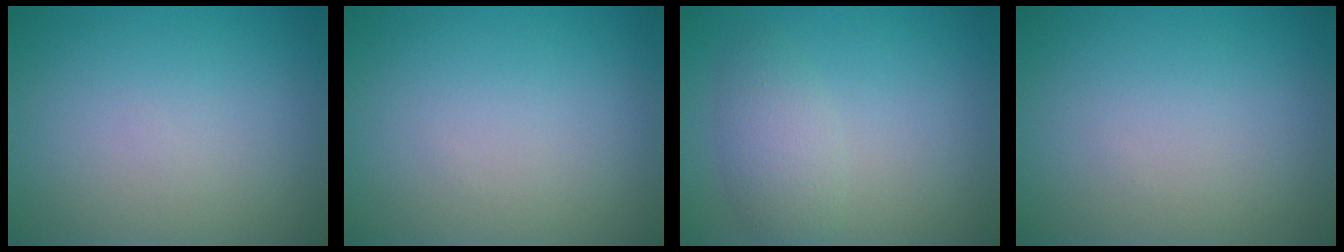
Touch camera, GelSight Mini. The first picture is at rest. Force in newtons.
{"total": 0.0}
{"total": 2.9, "press": 2.9, "slide": 0.1}
{"total": 0.0}